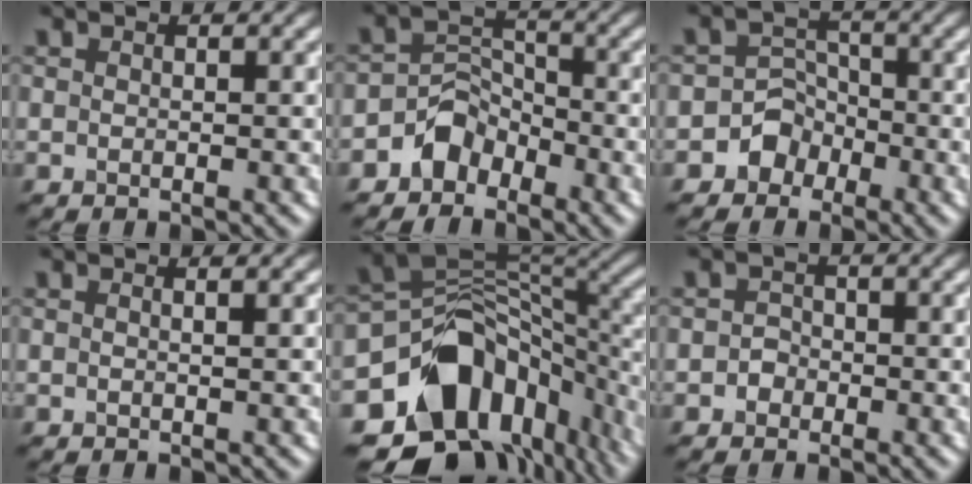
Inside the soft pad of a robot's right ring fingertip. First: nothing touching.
{"total": 3.3, "force": [-2.3, 2.2, 1.0], "torque": [-0.008, 0.011, -0.045]}
{"total": 3.5, "force": [-1.9, 2.9, 0.5], "torque": [0.036, 0.012, -0.047]}
{"total": 1.0, "force": [0.5, 0.4, 0.8], "torque": [-0.006, -0.001, -0.005]}
{"total": 14.9, "force": [-6.7, 10.6, 8.0], "torque": [-0.146, -0.018, -0.094]}
{"total": 1.2, "force": [-0.5, 1.0, 0.3], "torque": [0.001, 0.001, -0.010]}